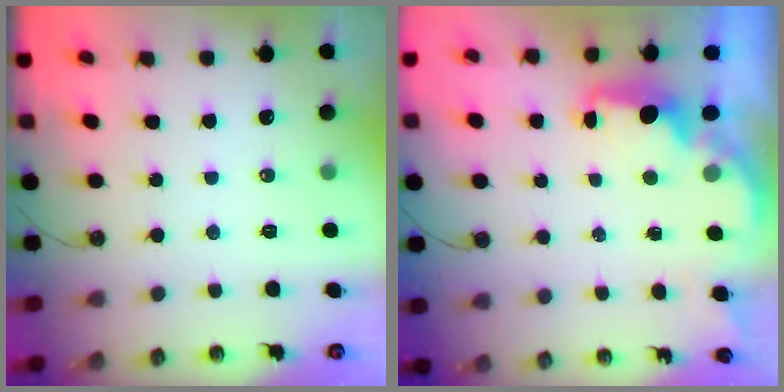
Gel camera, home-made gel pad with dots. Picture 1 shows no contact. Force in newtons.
{"total": 2.2, "press": 2.1, "slide": 0.7}